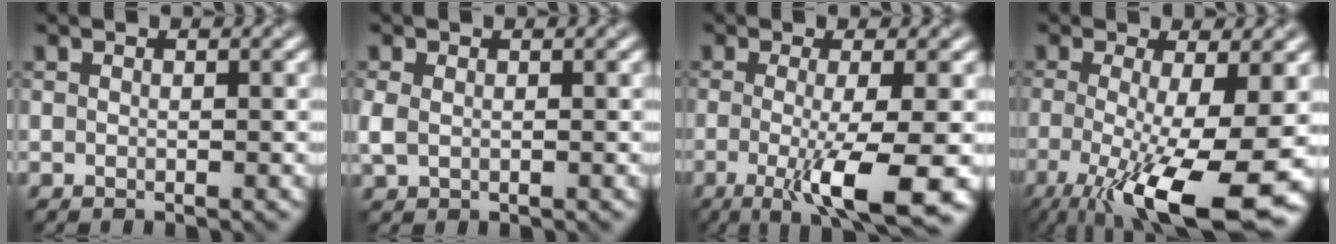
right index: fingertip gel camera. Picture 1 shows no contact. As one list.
[{"total": 1.3, "force": [-0.1, 0.9, 0.9], "torque": [-0.024, -0.002, 0.003]}, {"total": 7.8, "force": [-2.1, 1.3, 7.4], "torque": [-0.105, -0.020, -0.034]}, {"total": 12.2, "force": [-4.1, 3.0, 11.1], "torque": [-0.170, -0.027, -0.059]}]